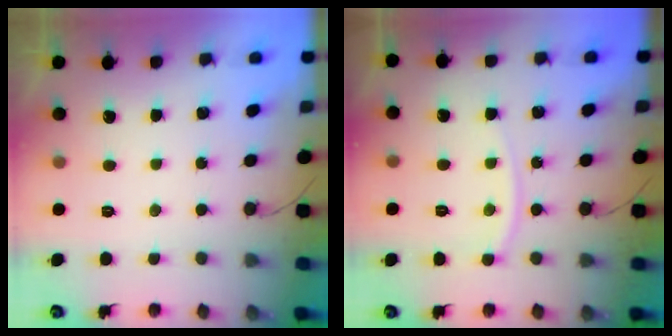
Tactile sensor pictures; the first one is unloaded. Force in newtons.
{"total": 6.0, "press": 5.9, "slide": 0.9}